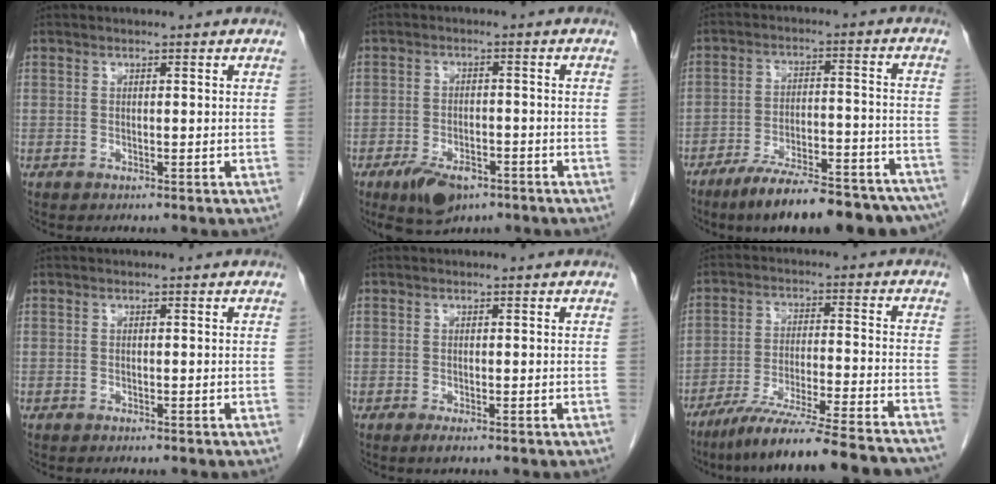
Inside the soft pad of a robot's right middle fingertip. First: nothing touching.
{"total": 6.8, "force": [-4.2, 3.2, 4.3], "torque": [-0.078, -0.005, -0.064]}
{"total": 21.0, "force": [-17.0, 4.1, 11.7], "torque": [-0.112, 0.018, -0.242]}
{"total": 0.0}
{"total": 0.8, "force": [-0.5, 0.0, 0.7], "torque": [-0.013, -0.003, -0.008]}
{"total": 19.7, "force": [-17.2, -0.5, 9.5], "torque": [-0.125, -0.036, -0.261]}